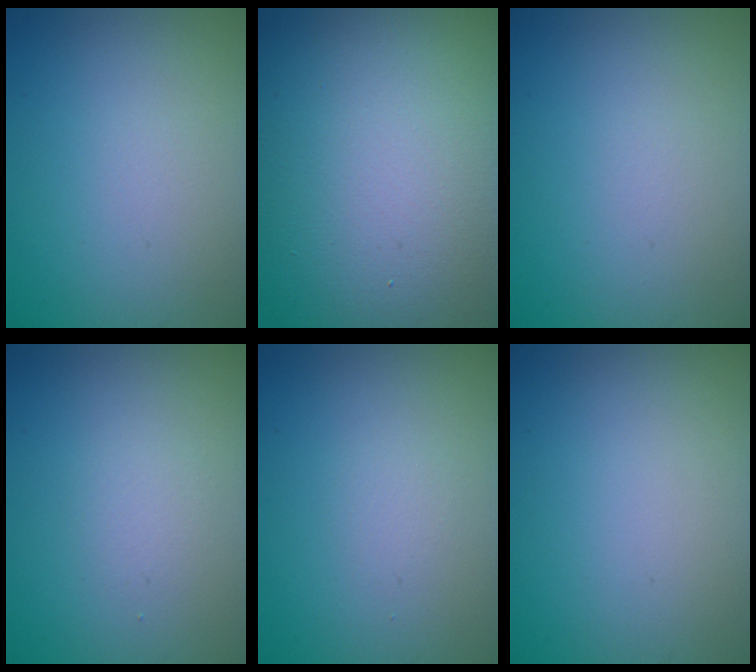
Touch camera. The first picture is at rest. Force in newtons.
{"total": 20.8, "press": 20.8, "slide": 1.5}
{"total": 0.0}
{"total": 1.1, "press": 1.1, "slide": 0.1}
{"total": 0.8, "press": 0.8, "slide": 0.1}
{"total": 0.0}